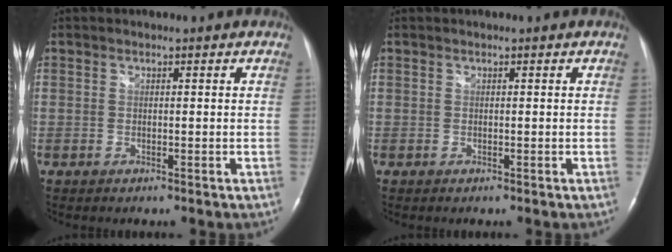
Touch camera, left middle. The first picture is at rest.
{"total": 0.0}